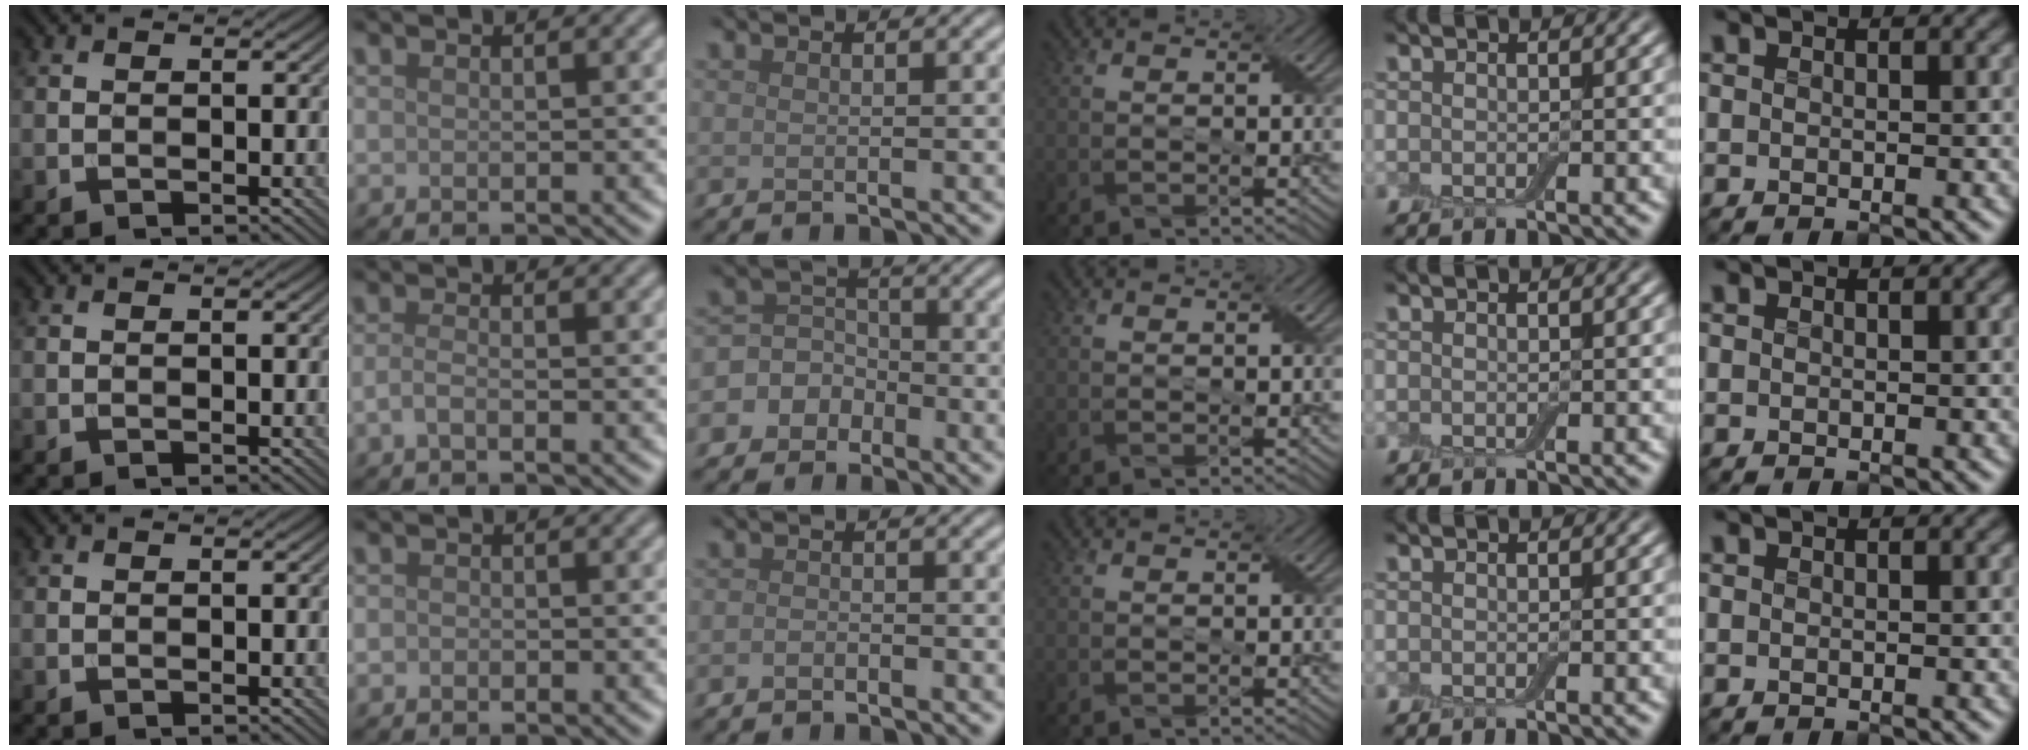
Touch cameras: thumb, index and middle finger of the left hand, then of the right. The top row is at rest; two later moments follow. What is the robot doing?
{"motion": "fold", "object": "cloth"}